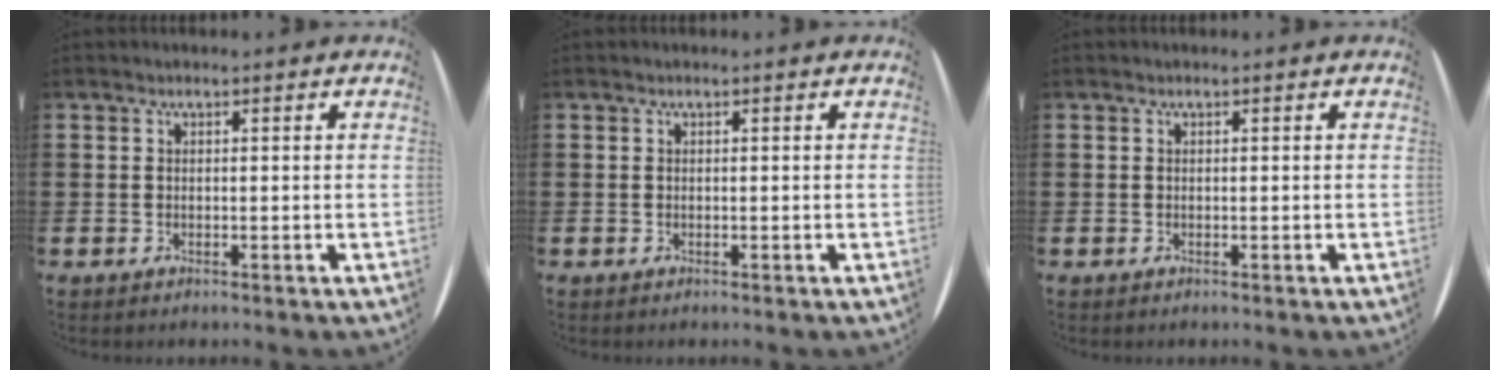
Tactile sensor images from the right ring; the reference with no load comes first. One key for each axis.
{"total": 0.0}
{"total": 0.0}